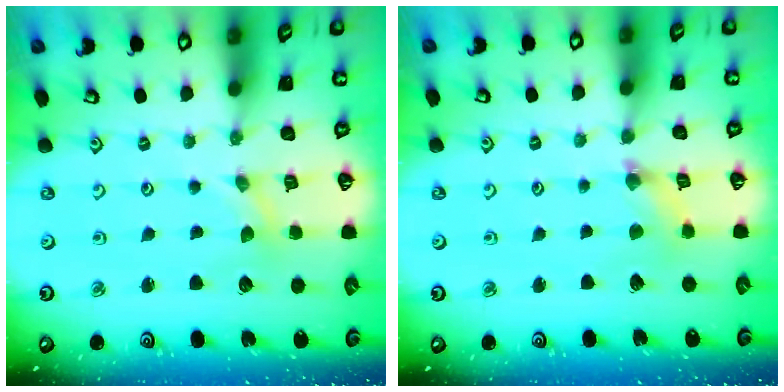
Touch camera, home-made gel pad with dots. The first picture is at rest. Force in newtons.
{"total": 2.4, "press": 2.4, "slide": 0.2}